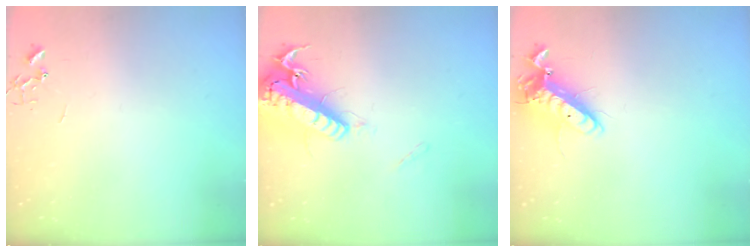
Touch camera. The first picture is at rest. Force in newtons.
{"total": 20.1, "press": 19.7, "slide": 3.9}
{"total": 12.9, "press": 12.7, "slide": 2.1}